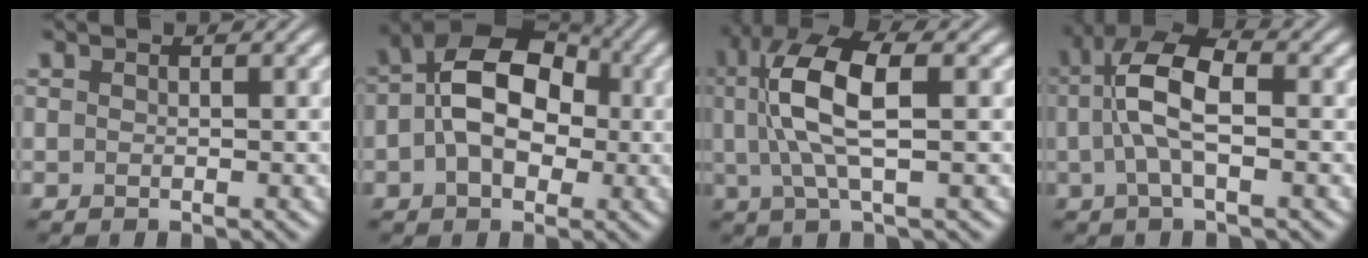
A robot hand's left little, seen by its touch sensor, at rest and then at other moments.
{"total": 9.3, "force": [0.1, 6.0, 7.1], "torque": [-0.105, 0.020, -0.019]}
{"total": 7.8, "force": [1.1, 2.7, 7.2], "torque": [-0.153, 0.009, 0.017]}
{"total": 6.7, "force": [0.3, 2.9, 6.0], "torque": [-0.130, 0.013, -0.003]}